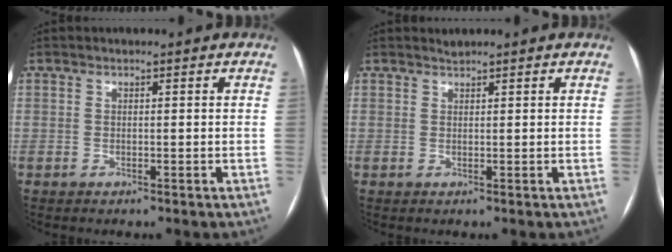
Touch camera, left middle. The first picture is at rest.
{"total": 0.6, "force": [0.6, -0.1, -0.1], "torque": [-0.005, 0.003, 0.014]}